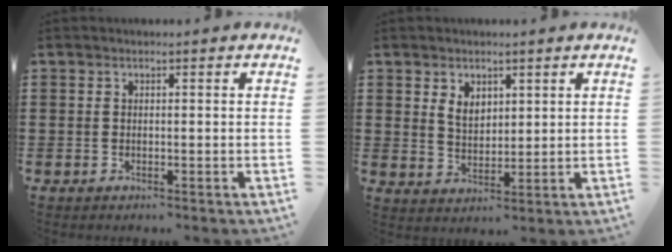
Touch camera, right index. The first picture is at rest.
{"total": 3.6, "force": [1.8, 2.4, 1.9], "torque": [-0.037, 0.006, 0.032]}